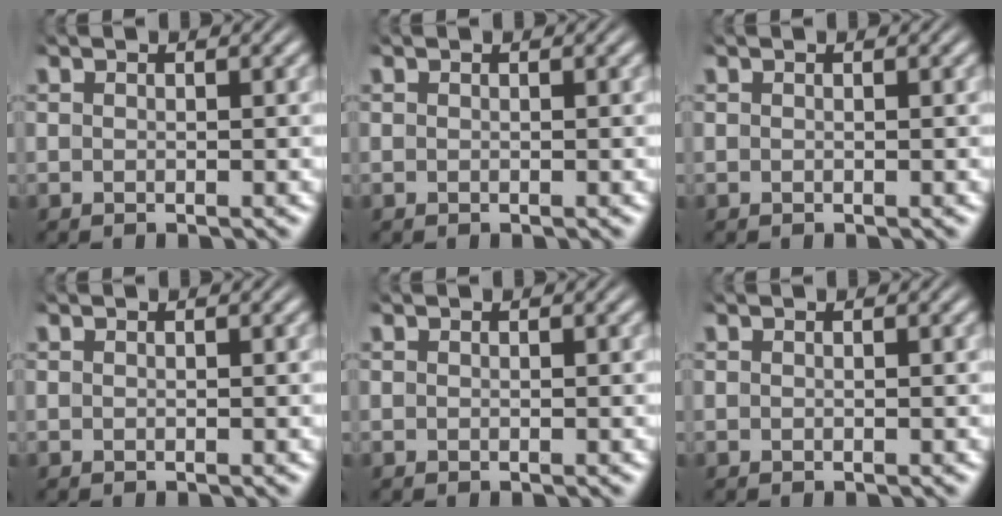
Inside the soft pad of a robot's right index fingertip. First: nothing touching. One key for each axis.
{"total": 0.0}
{"total": 0.0}
{"total": 0.0}
{"total": 0.0}
{"total": 0.0}